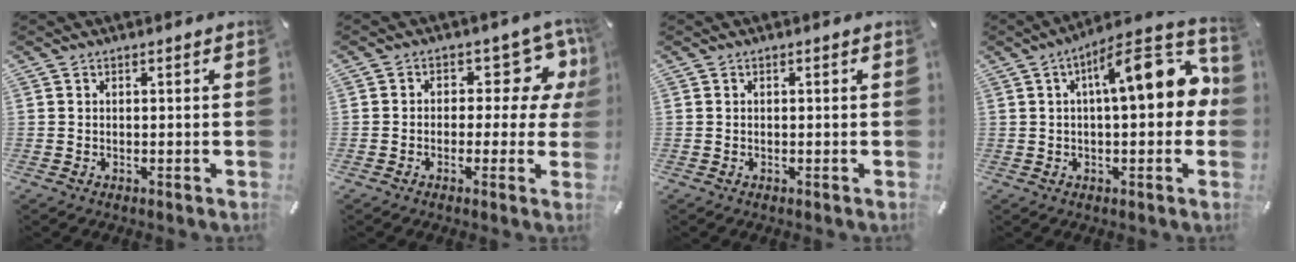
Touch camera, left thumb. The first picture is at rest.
{"total": 8.9, "force": [2.4, 5.5, 6.5], "torque": [-0.078, -0.016, 0.039]}
{"total": 0.0}
{"total": 15.8, "force": [3.1, 5.6, 14.5], "torque": [-0.196, -0.009, 0.043]}